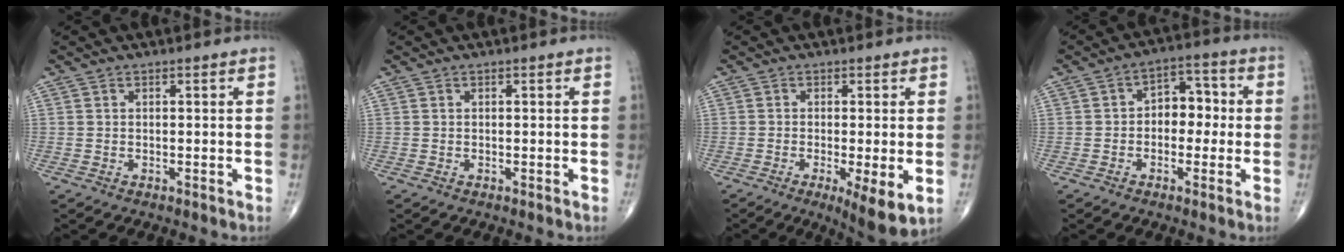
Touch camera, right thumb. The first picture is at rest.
{"total": 0.0}
{"total": 7.6, "force": [-2.1, 1.7, 7.1], "torque": [-0.111, -0.022, -0.033]}
{"total": 7.1, "force": [-0.2, 4.9, 5.2], "torque": [-0.037, 0.029, -0.015]}